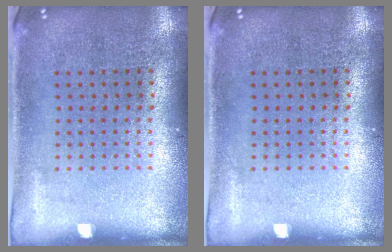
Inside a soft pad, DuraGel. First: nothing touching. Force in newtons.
{"total": 0.0}